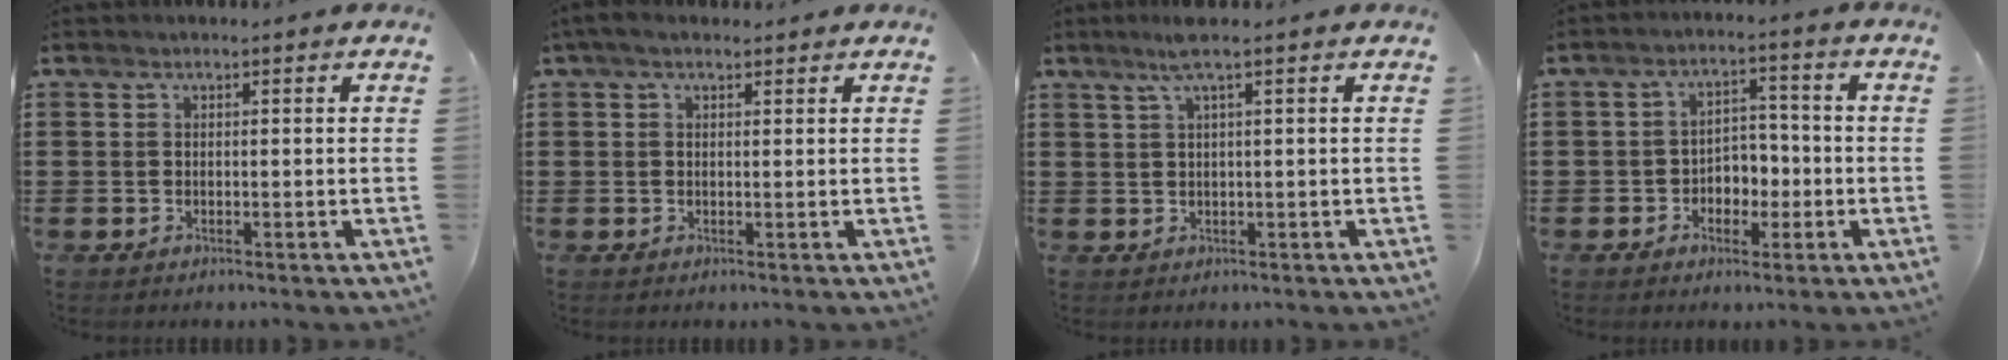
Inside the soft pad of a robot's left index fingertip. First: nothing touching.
{"total": 1.8, "force": [1.0, 0.7, 1.3], "torque": [-0.027, 0.007, 0.018]}
{"total": 3.1, "force": [1.6, -0.2, 2.7], "torque": [-0.056, 0.000, 0.028]}
{"total": 3.9, "force": [-1.6, 3.1, 1.8], "torque": [-0.036, 0.007, -0.037]}